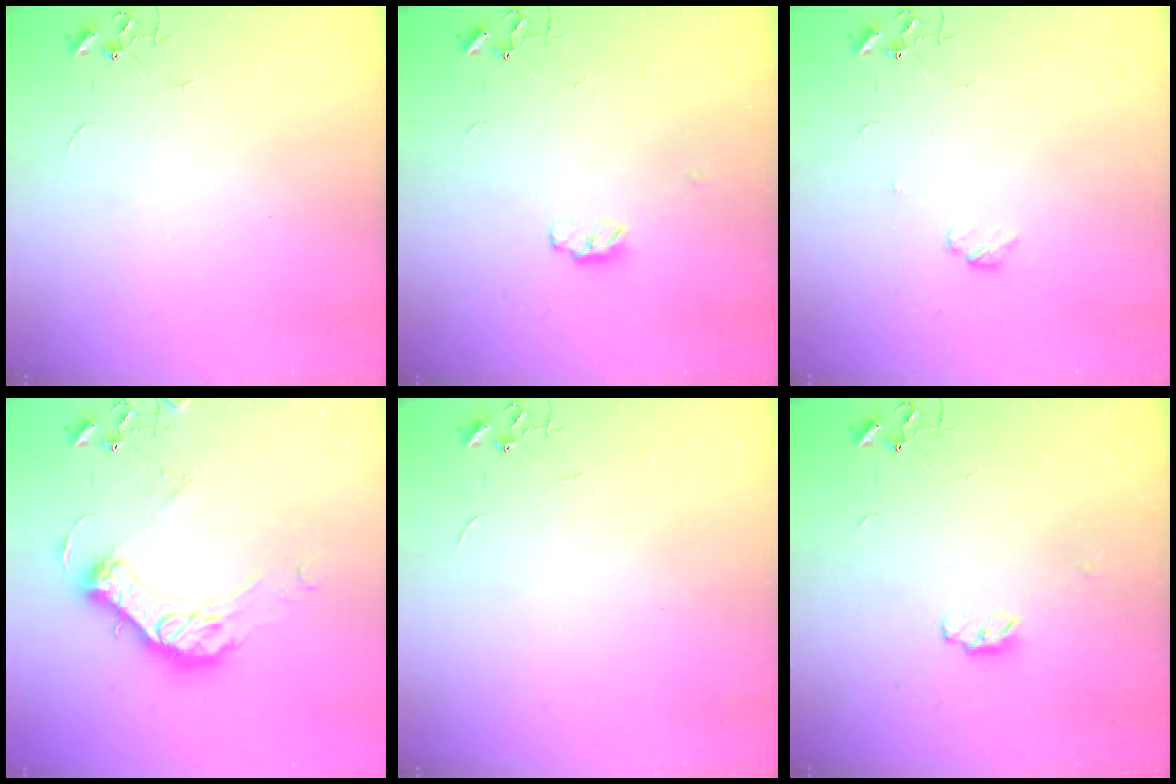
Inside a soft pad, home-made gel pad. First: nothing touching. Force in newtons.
{"total": 4.6, "press": 4.6, "slide": 0.6}
{"total": 4.1, "press": 4.1, "slide": 0.6}
{"total": 14.6, "press": 14.5, "slide": 1.3}
{"total": 0.0}
{"total": 4.6, "press": 4.6, "slide": 0.6}